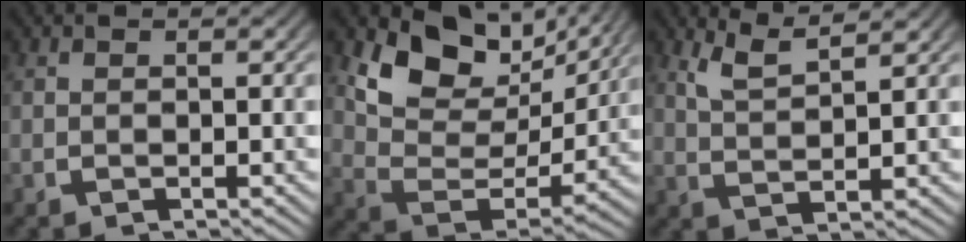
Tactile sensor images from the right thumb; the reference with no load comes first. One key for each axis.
{"total": 10.1, "fx": 5.1, "fy": 5.2, "fz": 7.0, "tx": -0.125, "ty": 0.008, "tz": 0.078}
{"total": 3.7, "fx": 3.2, "fy": 0.6, "fz": 1.8, "tx": -0.031, "ty": 0.004, "tz": 0.064}